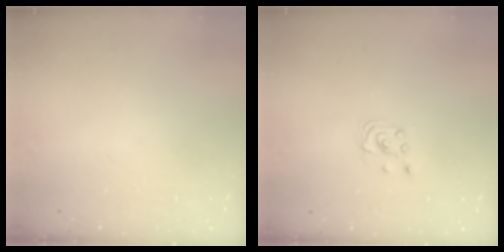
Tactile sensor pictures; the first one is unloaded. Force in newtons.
{"total": 1.9, "press": 1.9, "slide": 0.1}